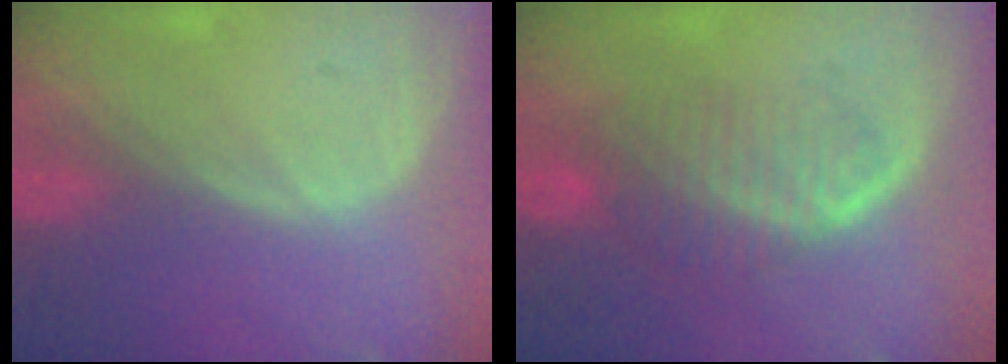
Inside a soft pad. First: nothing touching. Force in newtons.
{"total": 6.5, "press": 6.3, "slide": 1.8}